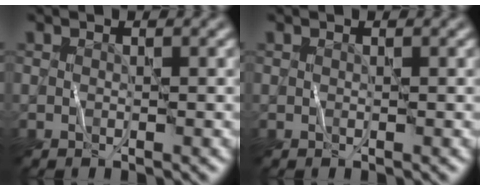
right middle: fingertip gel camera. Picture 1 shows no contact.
{"total": 0.0}